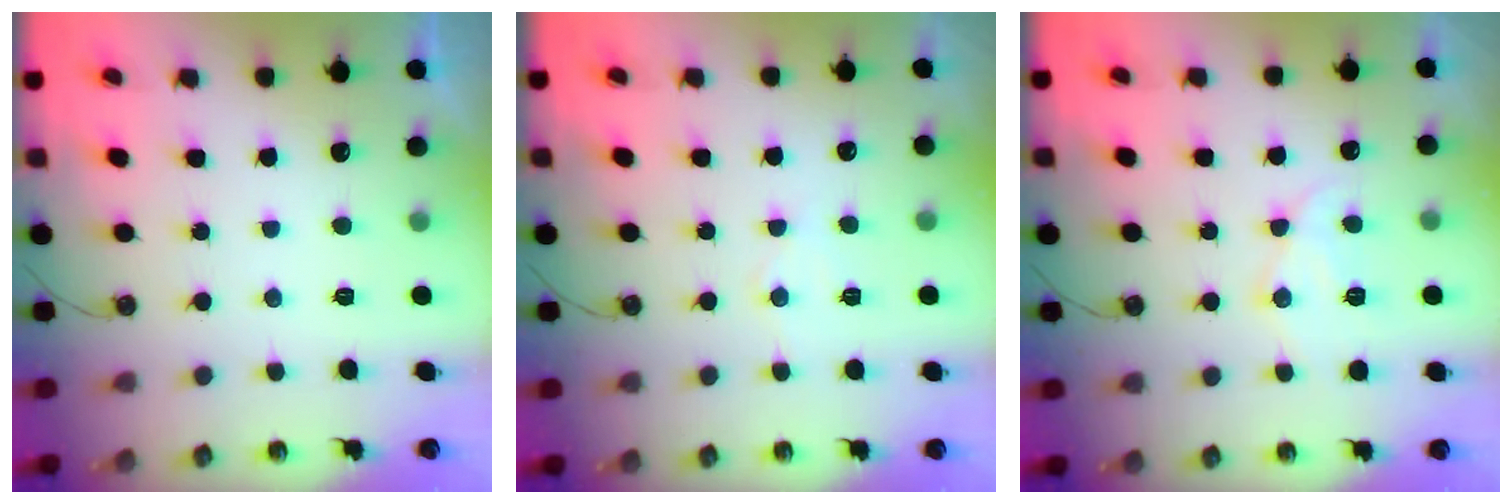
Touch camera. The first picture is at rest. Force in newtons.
{"total": 5.9, "press": 5.8, "slide": 0.7}
{"total": 12.2, "press": 12.1, "slide": 1.0}